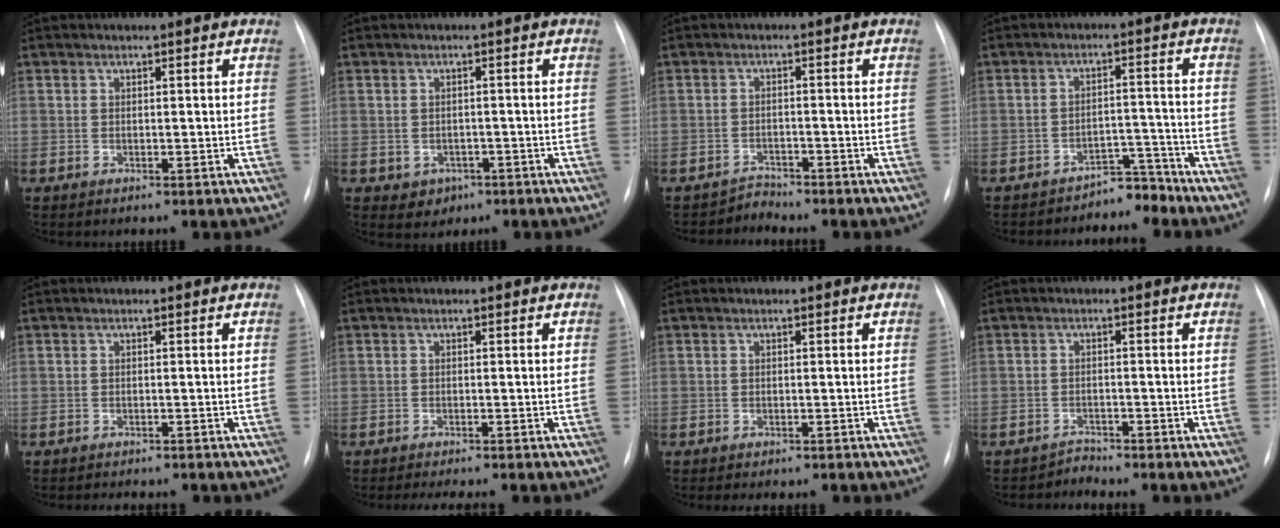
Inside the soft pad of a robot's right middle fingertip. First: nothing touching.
{"total": 2.9, "force": [-1.2, 2.5, 0.8], "torque": [-0.008, 0.006, -0.004]}
{"total": 2.2, "force": [-1.8, -0.1, -1.2], "torque": [0.032, -0.008, -0.032]}
{"total": 4.1, "force": [-3.9, 1.2, -0.2], "torque": [0.013, 0.018, -0.058]}
{"total": 3.8, "force": [-3.4, 1.1, 1.4], "torque": [-0.019, -0.004, -0.035]}
{"total": 4.5, "force": [-3.9, 0.4, 2.3], "torque": [-0.026, -0.007, -0.050]}
{"total": 3.3, "force": [-2.8, 1.0, 1.5], "torque": [-0.018, -0.007, -0.026]}
{"total": 1.8, "force": [-1.5, -0.1, -1.0], "torque": [0.028, -0.011, -0.025]}